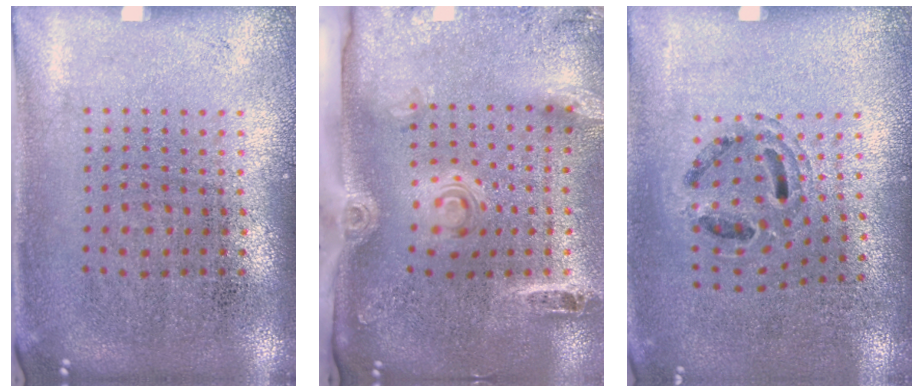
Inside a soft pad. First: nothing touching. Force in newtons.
{"total": 3.0, "press": 2.1, "slide": 2.2}
{"total": 0.8, "press": 0.8, "slide": 0.2}